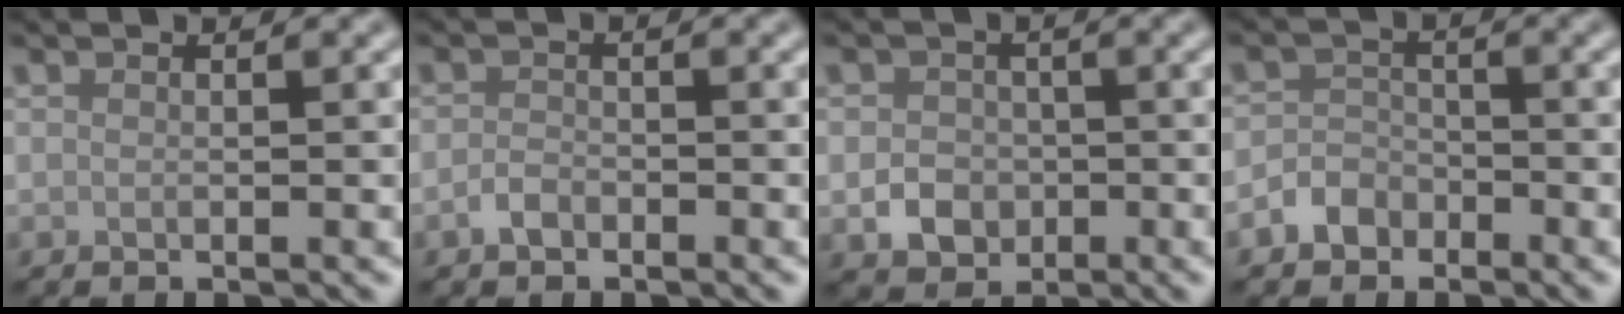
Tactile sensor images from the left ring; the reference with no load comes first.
{"total": 1.4, "force": [-0.9, 0.8, 0.6], "torque": [-0.012, 0.003, -0.020]}
{"total": 2.8, "force": [-0.7, 2.4, 1.2], "torque": [-0.017, -0.002, -0.015]}
{"total": 2.3, "force": [-1.5, 1.6, 0.5], "torque": [-0.003, 0.010, -0.033]}